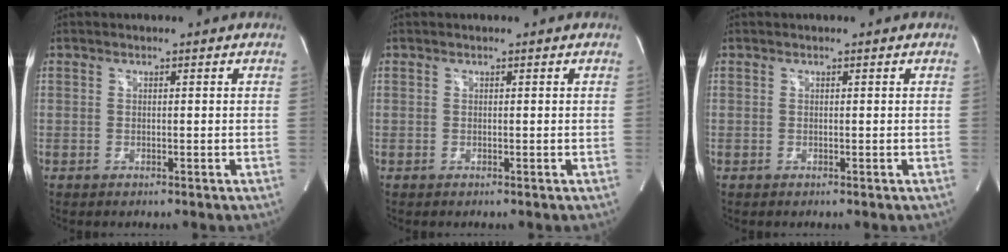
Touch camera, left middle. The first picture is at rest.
{"total": 0.0}
{"total": 0.0}